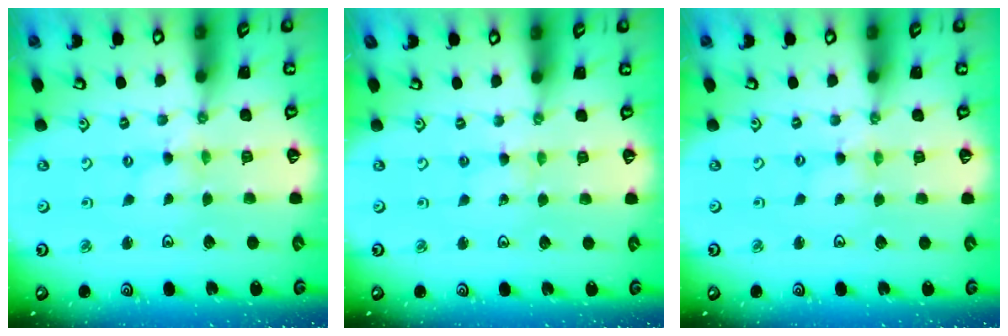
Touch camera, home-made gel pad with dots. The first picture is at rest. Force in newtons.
{"total": 2.1, "press": 2.0, "slide": 0.3}
{"total": 0.9, "press": 0.9, "slide": 0.2}